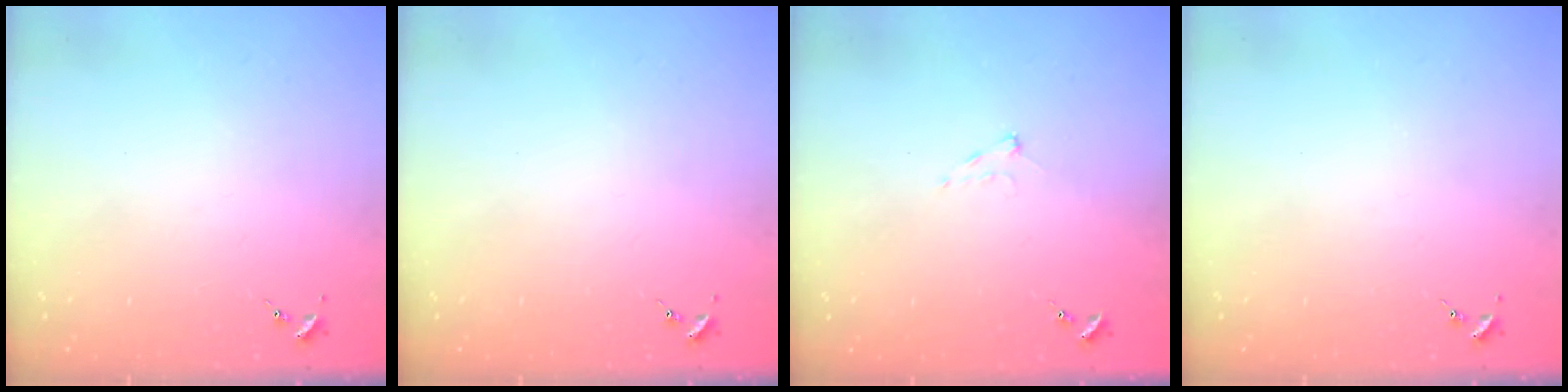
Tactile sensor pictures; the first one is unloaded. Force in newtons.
{"total": 0.0}
{"total": 6.0, "press": 6.0, "slide": 0.6}
{"total": 0.0}